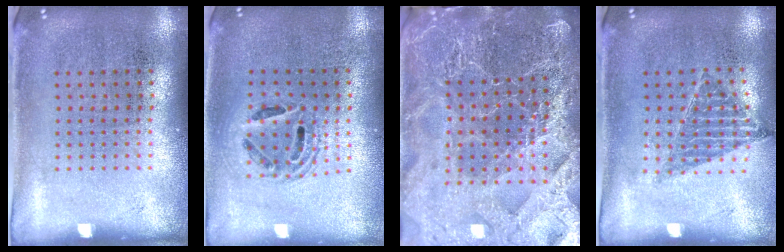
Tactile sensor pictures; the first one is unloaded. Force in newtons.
{"total": 1.3, "press": 1.2, "slide": 0.5}
{"total": 4.7, "press": 4.4, "slide": 1.6}
{"total": 0.9, "press": 0.9, "slide": 0.0}